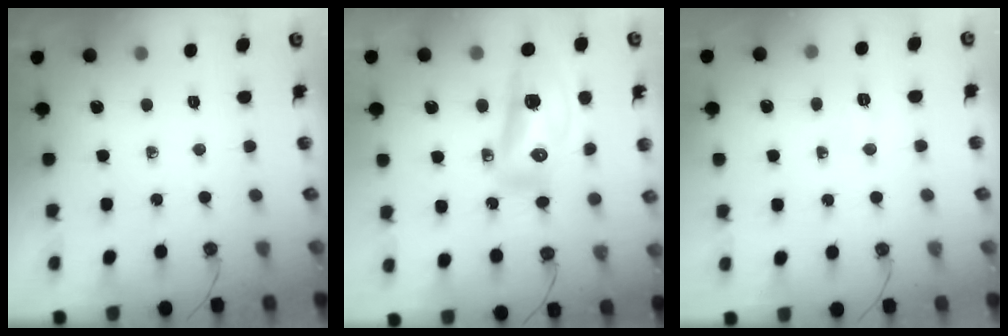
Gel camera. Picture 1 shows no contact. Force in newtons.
{"total": 16.6, "press": 16.5, "slide": 2.1}
{"total": 3.4, "press": 3.0, "slide": 1.6}